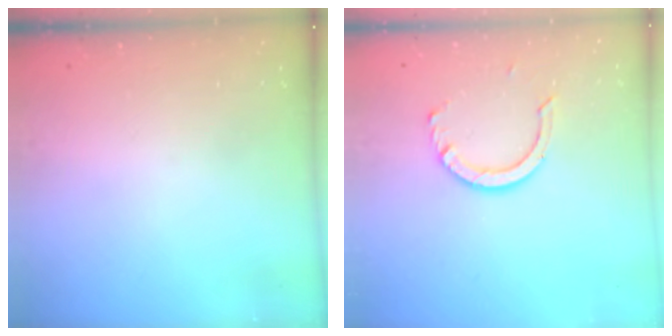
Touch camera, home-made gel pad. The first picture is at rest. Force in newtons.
{"total": 8.4, "press": 8.3, "slide": 0.7}